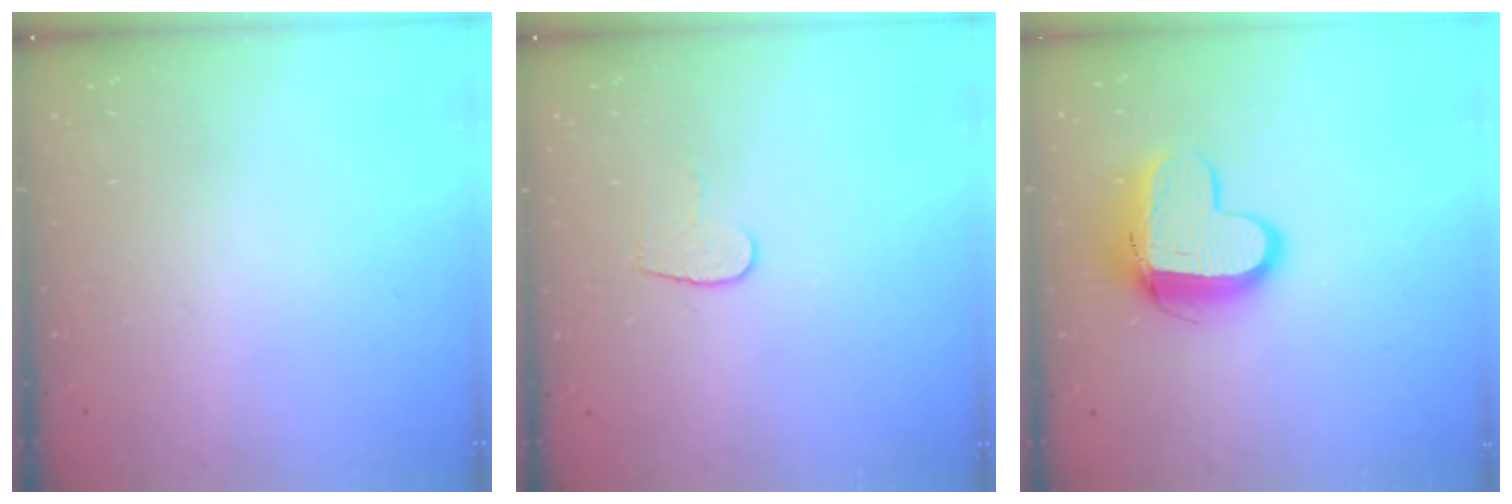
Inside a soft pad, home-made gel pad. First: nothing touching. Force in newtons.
{"total": 5.0, "press": 5.0, "slide": 0.5}
{"total": 12.4, "press": 12.4, "slide": 1.2}